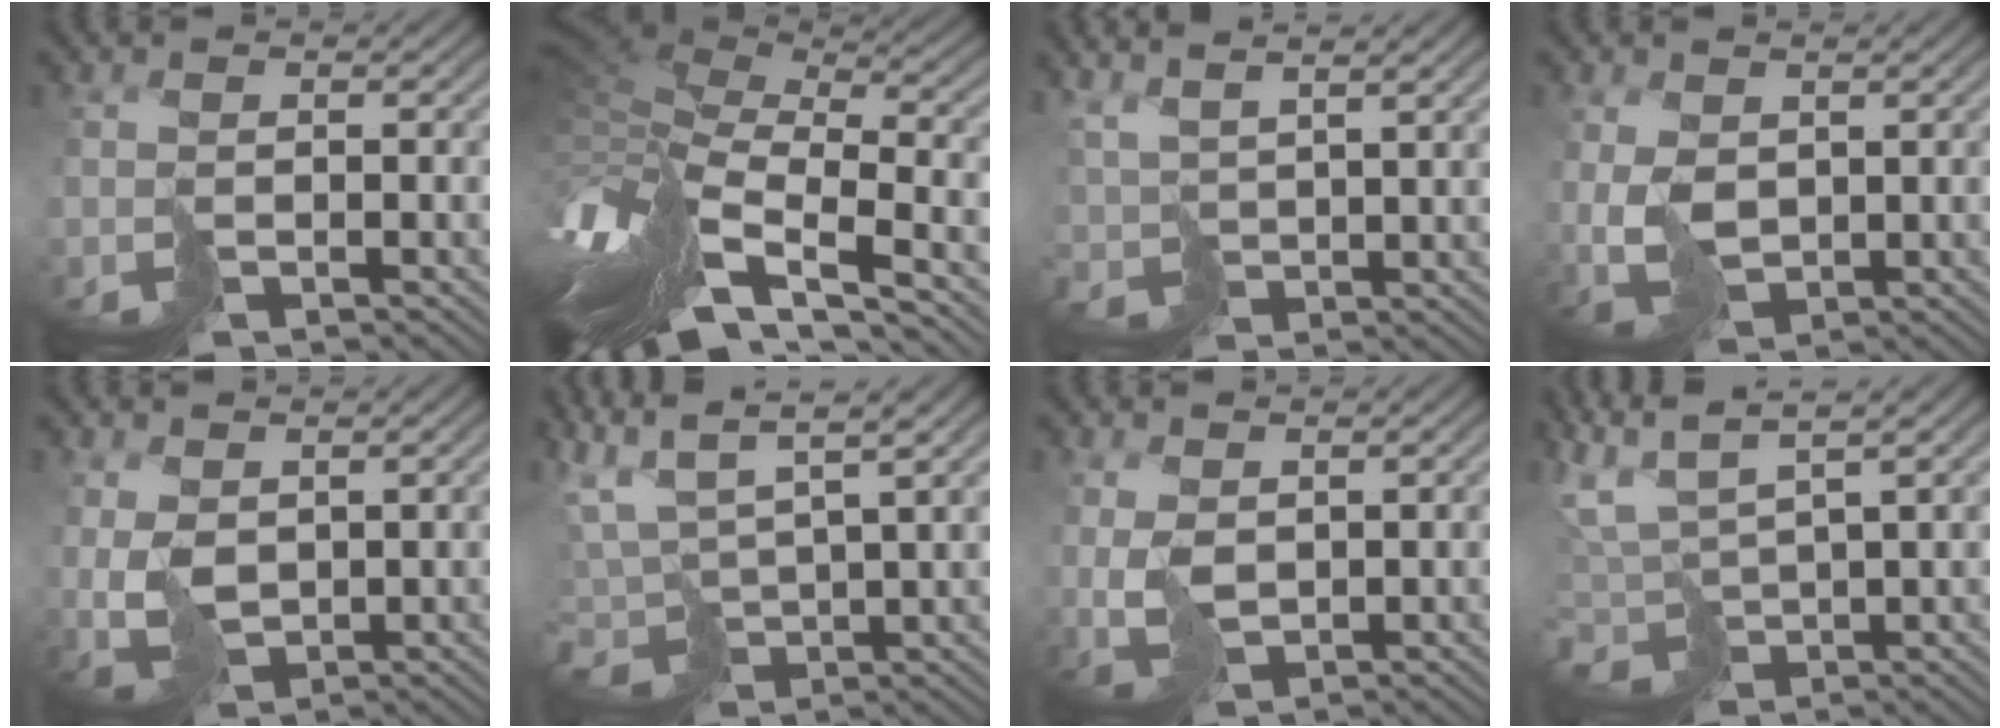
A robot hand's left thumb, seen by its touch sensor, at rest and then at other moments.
{"total": 12.8, "force": [-5.5, 5.5, 10.2], "torque": [-0.241, 0.002, -0.082]}
{"total": 4.9, "force": [4.8, 0.6, 0.5], "torque": [-0.010, 0.011, 0.101]}
{"total": 3.6, "force": [1.2, 2.7, 2.0], "torque": [-0.061, -0.002, 0.034]}
{"total": 3.3, "force": [1.6, 2.4, 1.6], "torque": [-0.051, -0.001, 0.041]}
{"total": 8.2, "force": [5.5, 2.7, 5.5], "torque": [-0.143, 0.020, 0.113]}
{"total": 2.7, "force": [1.5, 1.9, 1.3], "torque": [-0.047, 0.000, 0.039]}
{"total": 7.1, "force": [5.7, 1.9, 3.9], "torque": [-0.103, 0.028, 0.116]}